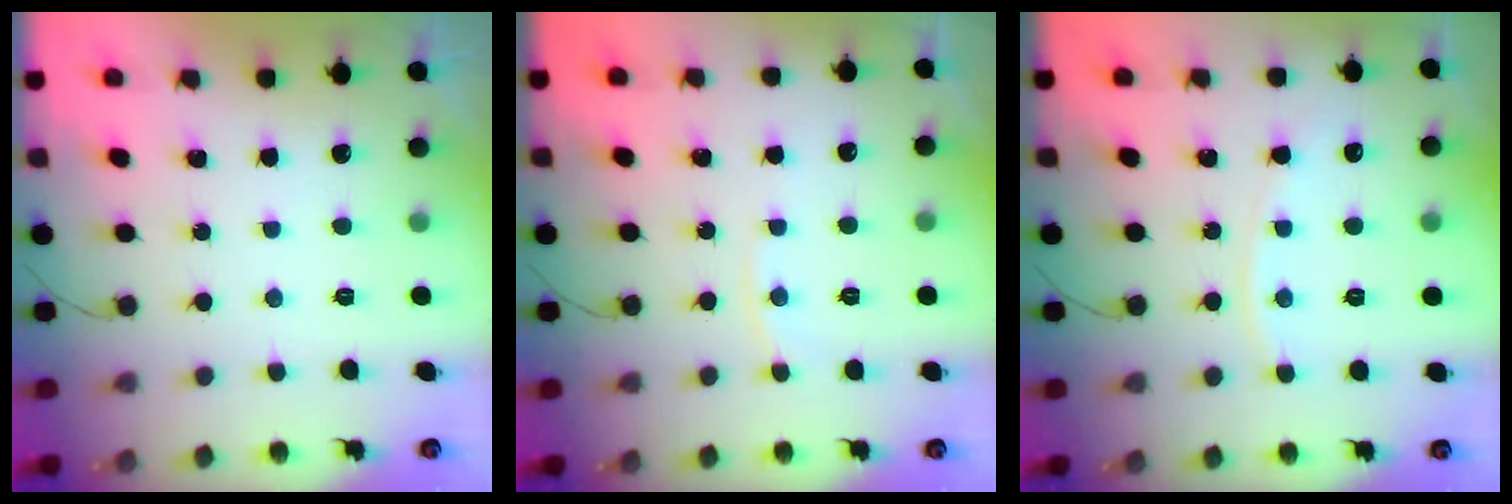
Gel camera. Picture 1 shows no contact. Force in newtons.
{"total": 4.5, "press": 4.5, "slide": 0.4}
{"total": 5.8, "press": 5.8, "slide": 0.3}